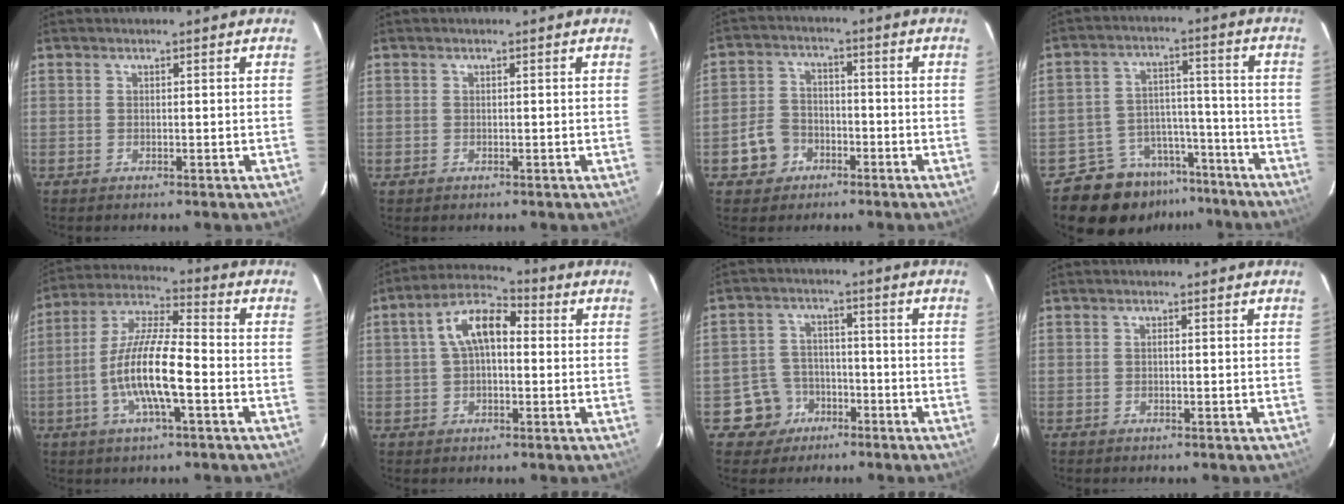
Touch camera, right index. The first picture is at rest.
{"total": 0.7, "force": [-0.1, 0.7, 0.0], "torque": [0.001, 0.002, -0.001]}
{"total": 6.6, "force": [-3.2, 5.5, 1.8], "torque": [-0.057, 0.023, -0.046]}
{"total": 11.2, "force": [-8.7, 6.8, 1.7], "torque": [-0.036, 0.048, -0.119]}
{"total": 13.4, "force": [-3.9, 2.5, 12.5], "torque": [-0.251, 0.000, -0.080]}
{"total": 9.3, "force": [1.2, 4.9, 7.8], "torque": [-0.148, 0.032, 0.015]}
{"total": 6.8, "force": [-3.6, 5.8, 0.5], "torque": [-0.031, 0.029, -0.051]}
{"total": 0.0}